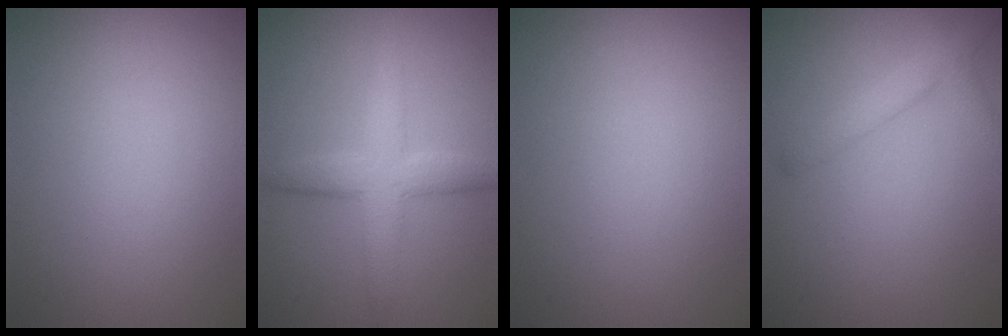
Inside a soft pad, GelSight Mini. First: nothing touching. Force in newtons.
{"total": 4.6, "press": 4.6, "slide": 0.1}
{"total": 0.0}
{"total": 2.4, "press": 2.4, "slide": 0.2}